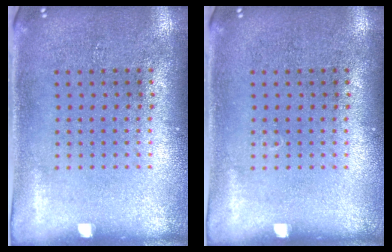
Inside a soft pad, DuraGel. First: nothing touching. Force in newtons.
{"total": 0.0}